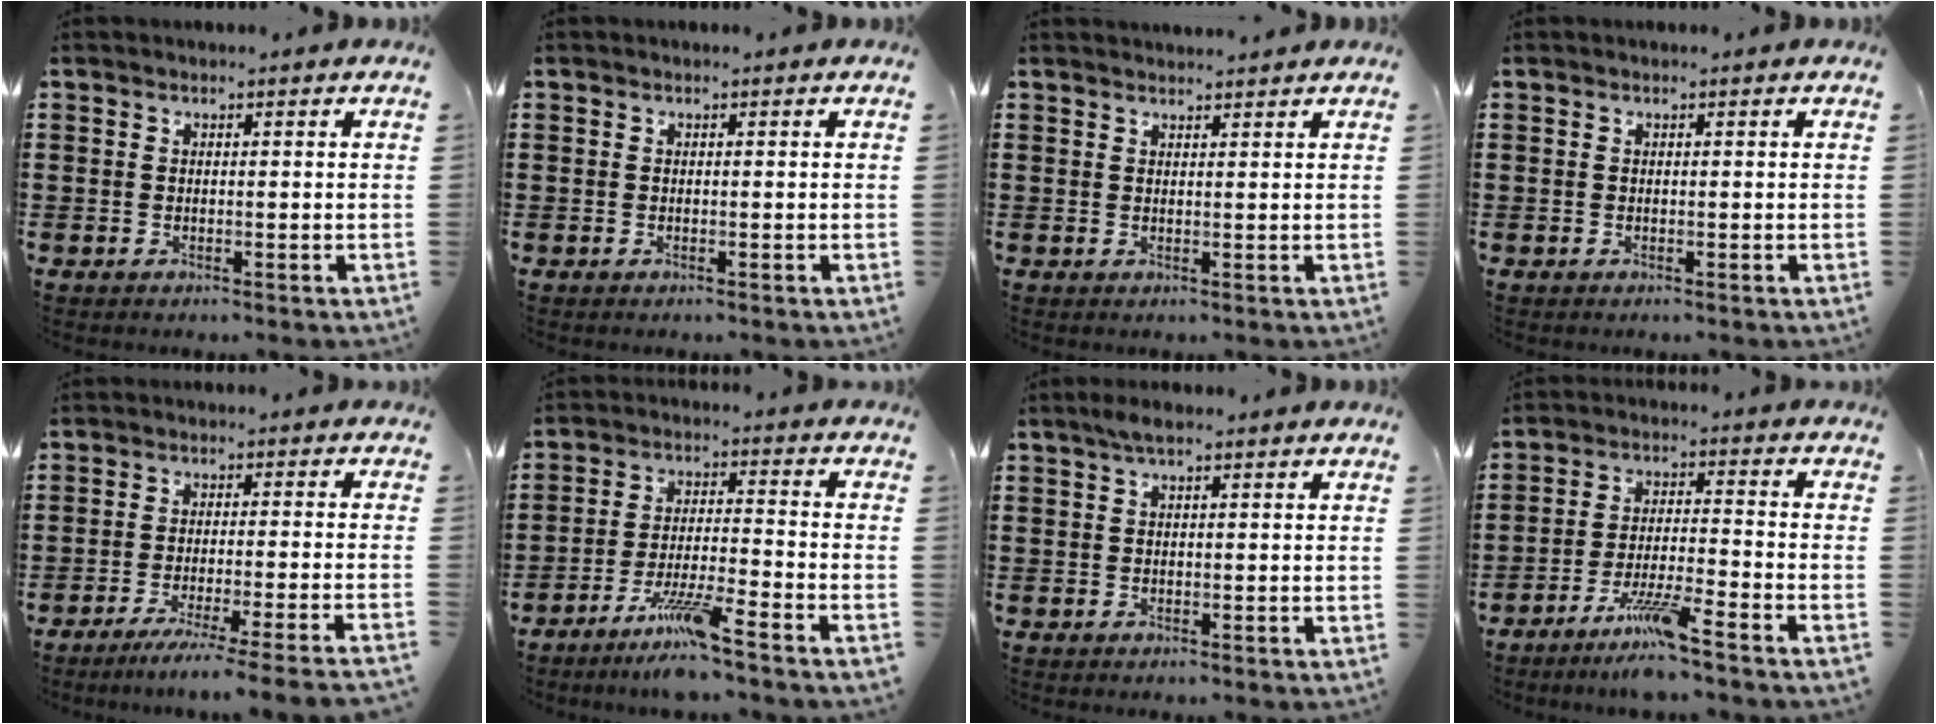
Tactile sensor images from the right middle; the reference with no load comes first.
{"total": 0.0}
{"total": 1.4, "force": [1.4, 0.0, 0.1], "torque": [-0.005, 0.000, 0.027]}
{"total": 0.0}
{"total": 4.8, "force": [-4.1, -0.9, 2.3], "torque": [-0.035, -0.017, -0.079]}
{"total": 7.3, "force": [-6.0, 0.0, 4.2], "torque": [-0.086, -0.011, -0.116]}
{"total": 1.1, "force": [0.4, 0.1, 1.1], "torque": [-0.021, 0.003, 0.007]}
{"total": 6.8, "force": [-5.6, -0.1, 4.0], "torque": [-0.084, -0.013, -0.108]}